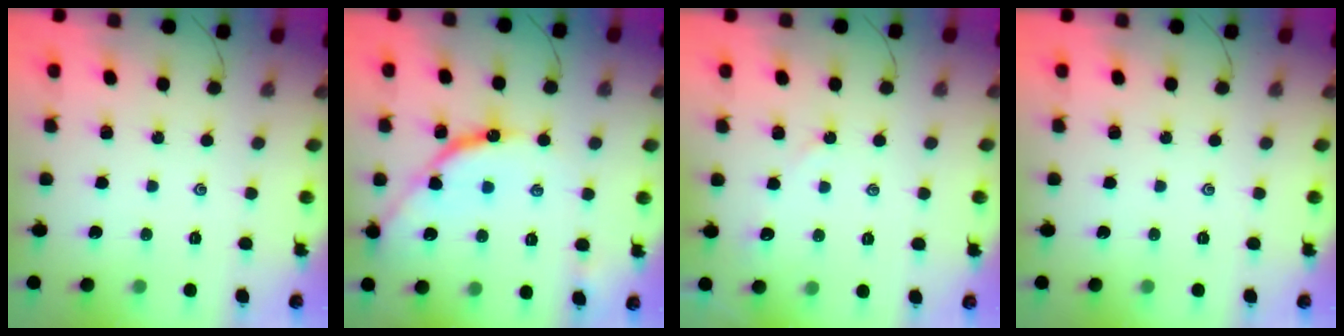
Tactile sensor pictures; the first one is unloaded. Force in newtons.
{"total": 11.8, "press": 11.8, "slide": 1.1}
{"total": 2.6, "press": 2.5, "slide": 0.3}
{"total": 0.0}